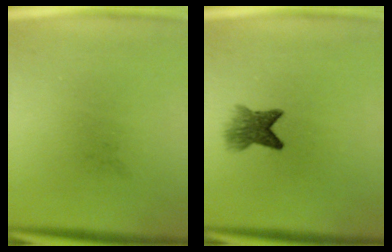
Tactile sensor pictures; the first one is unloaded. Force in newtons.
{"total": 4.2}